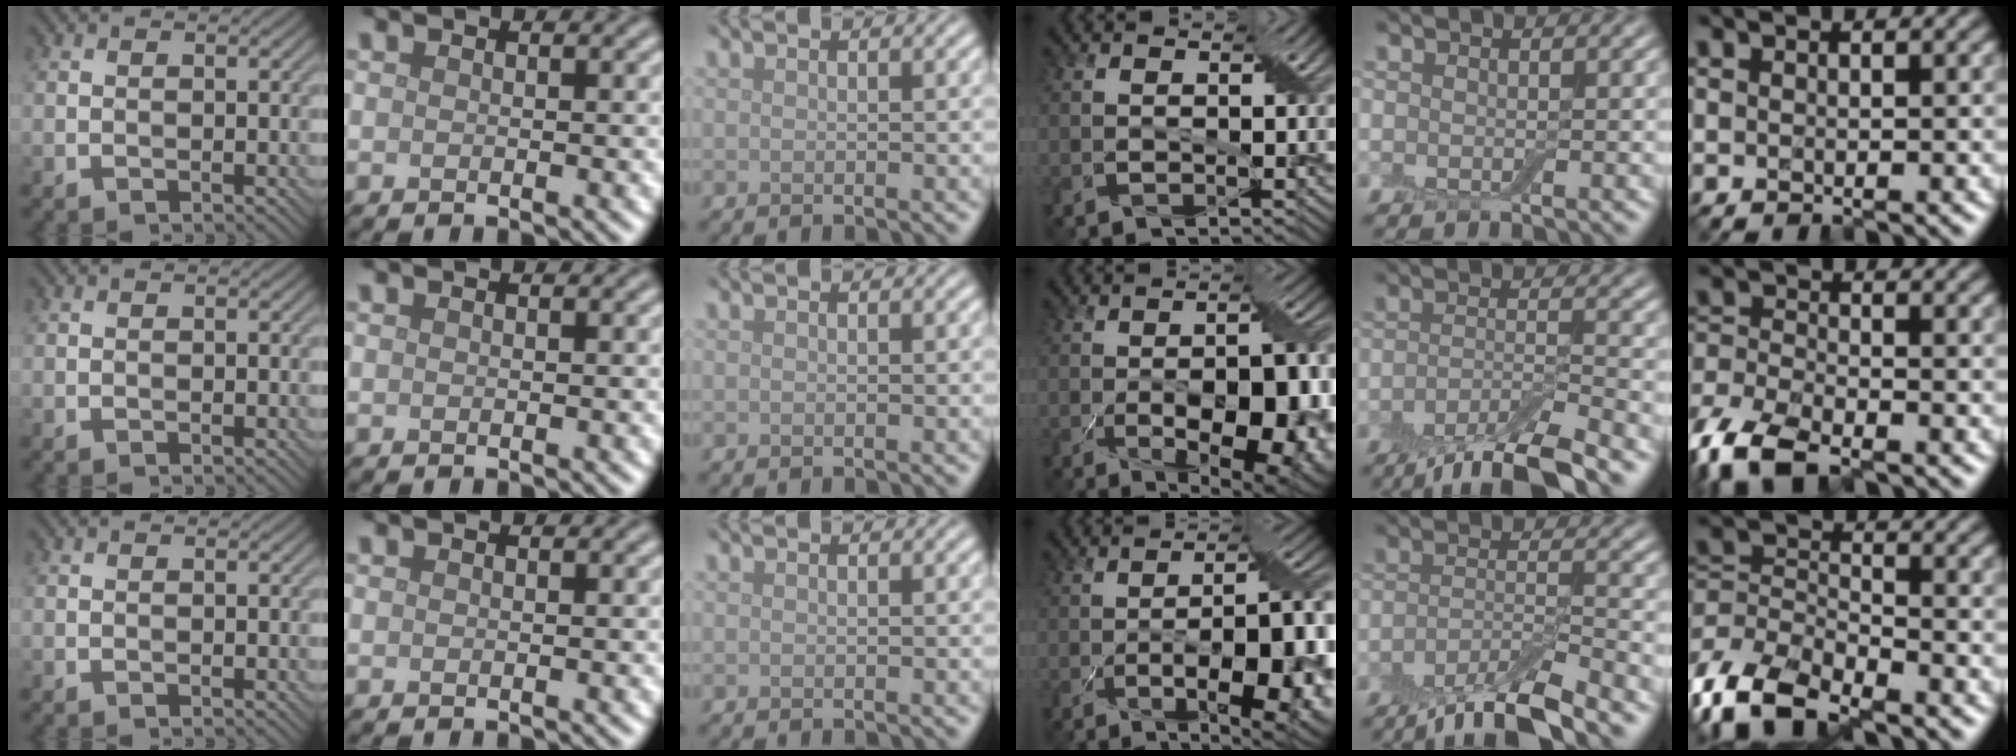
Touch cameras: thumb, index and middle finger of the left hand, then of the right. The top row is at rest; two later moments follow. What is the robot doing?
{"motion": "insert", "object": "drawer"}